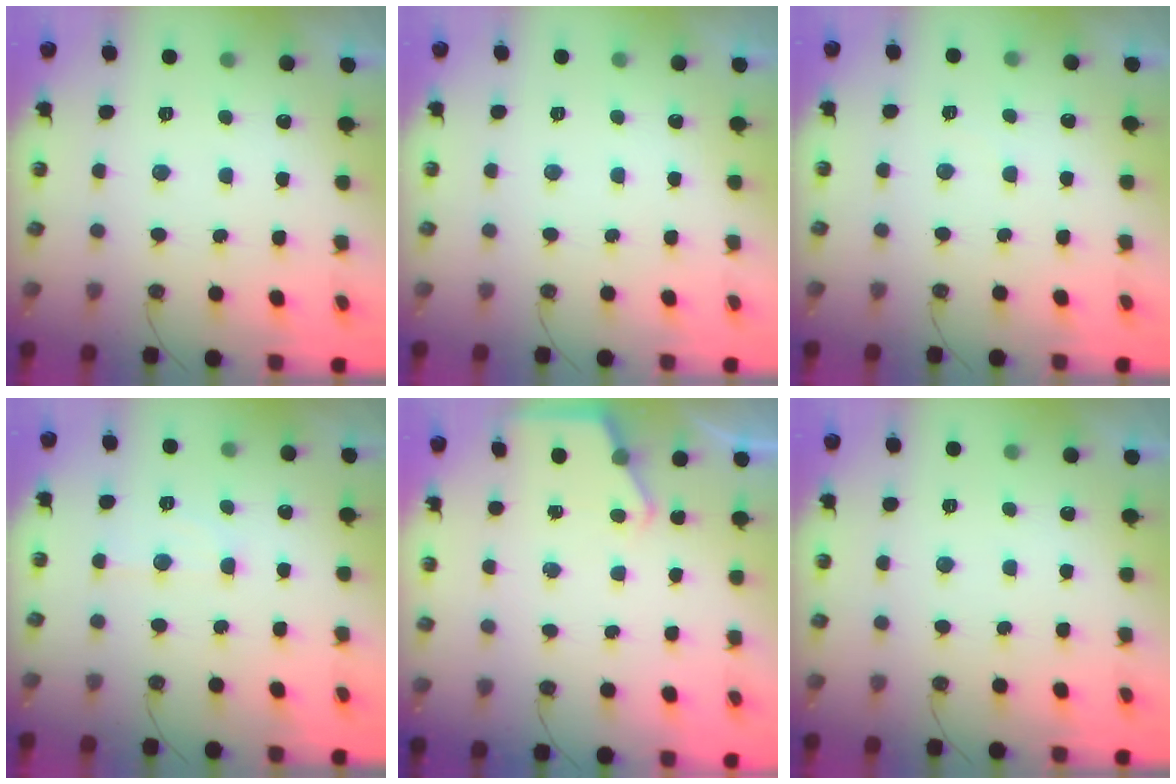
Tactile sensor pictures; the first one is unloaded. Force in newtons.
{"total": 0.0}
{"total": 3.4, "press": 3.4, "slide": 0.4}
{"total": 6.8, "press": 6.7, "slide": 0.6}
{"total": 3.2, "press": 3.2, "slide": 0.5}
{"total": 0.0}